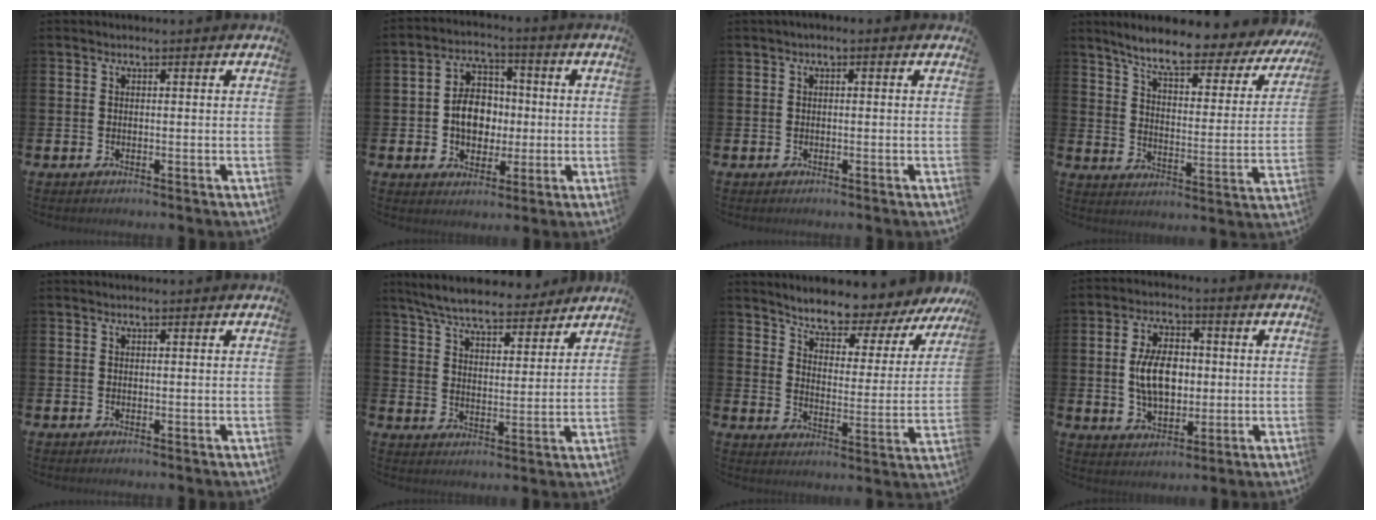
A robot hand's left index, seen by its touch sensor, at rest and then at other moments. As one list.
[{"total": 7.0, "force": [-0.3, 5.5, 4.4], "torque": [-0.082, 0.017, -0.010]}, {"total": 0.6, "force": [-0.2, 0.3, 0.4], "torque": [-0.004, 0.002, -0.007]}, {"total": 7.6, "force": [6.5, 1.3, 3.8], "torque": [-0.096, -0.043, 0.104]}, {"total": 0.0}, {"total": 7.6, "force": [7.1, 1.5, 2.1], "torque": [-0.065, -0.039, 0.126]}, {"total": 6.6, "force": [6.4, 0.7, 1.4], "torque": [-0.052, -0.060, 0.104]}, {"total": 7.9, "force": [0.4, 4.9, 6.2], "torque": [-0.124, 0.009, 0.000]}]